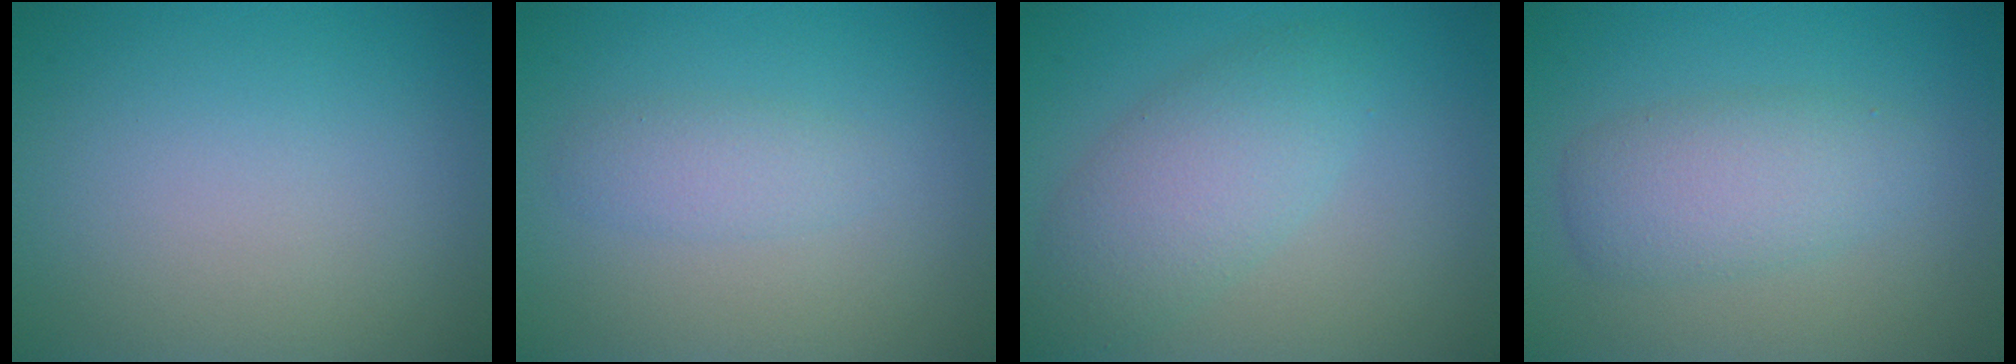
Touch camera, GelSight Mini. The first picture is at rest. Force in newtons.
{"total": 1.6, "press": 1.6, "slide": 0.1}
{"total": 4.1, "press": 4.1, "slide": 0.2}
{"total": 2.9, "press": 2.9, "slide": 0.2}